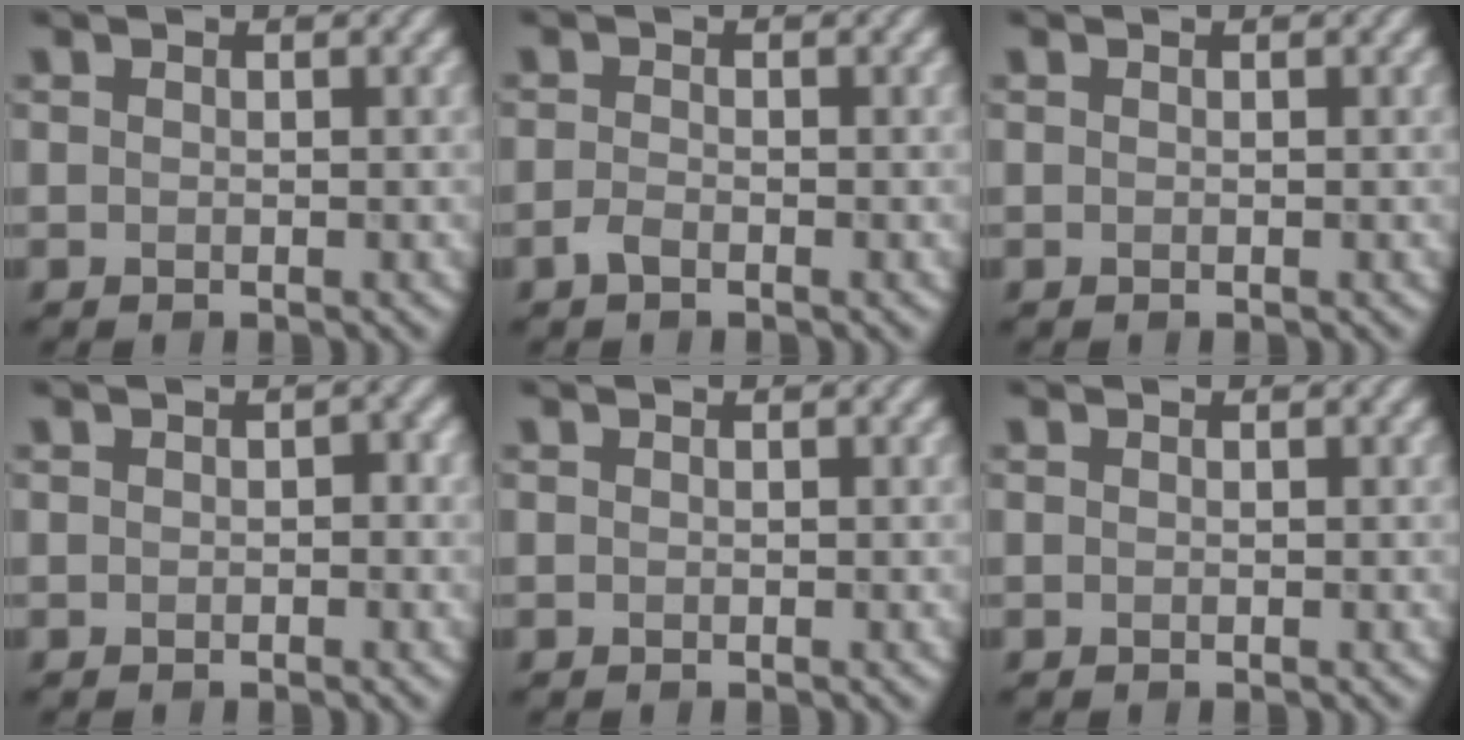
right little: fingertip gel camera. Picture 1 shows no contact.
{"total": 1.3, "force": [-1.1, 0.3, 0.7], "torque": [-0.018, 0.004, -0.021]}
{"total": 0.0}
{"total": 0.9, "force": [-0.4, 0.6, 0.5], "torque": [-0.005, 0.005, -0.007]}
{"total": 0.0}
{"total": 0.0}